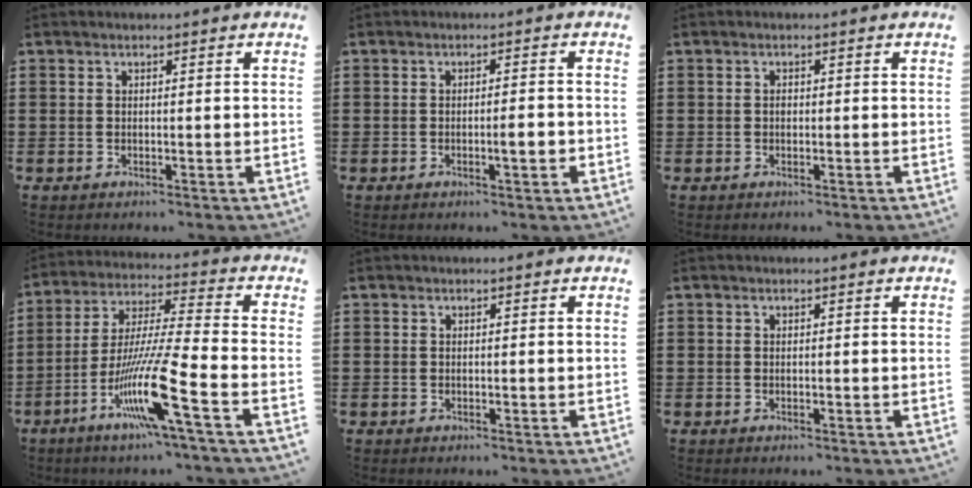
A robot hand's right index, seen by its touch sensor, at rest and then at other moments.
{"total": 3.2, "force": [-0.8, 0.5, 3.1], "torque": [-0.050, 0.001, -0.015]}
{"total": 0.7, "force": [-0.1, 0.4, 0.5], "torque": [-0.012, -0.001, -0.002]}
{"total": 14.1, "force": [-7.0, 0.3, 12.2], "torque": [-0.261, -0.014, -0.138]}
{"total": 0.0}
{"total": 0.0}